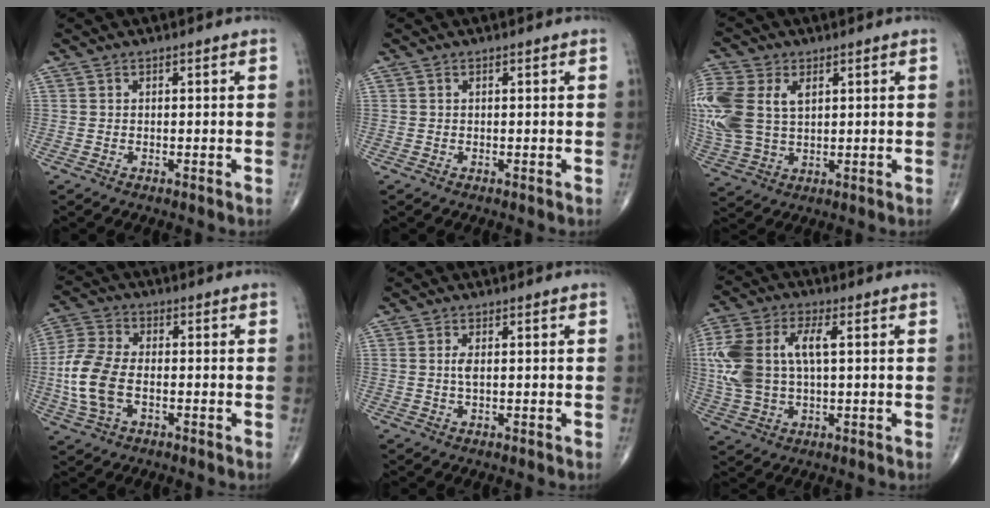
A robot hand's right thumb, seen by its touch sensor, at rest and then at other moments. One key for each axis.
{"total": 0.0}
{"total": 16.3, "fx": 3.6, "fy": 10.9, "fz": 11.6, "tx": -0.295, "ty": 0.007, "tz": 0.074}
{"total": 11.5, "fx": -2.0, "fy": 6.7, "fz": 9.1, "tx": -0.207, "ty": 0.014, "tz": -0.044}
{"total": 1.8, "fx": 0.2, "fy": 0.6, "fz": 1.6, "tx": -0.037, "ty": -0.002, "tz": 0.005}
{"total": 15.2, "fx": 2.1, "fy": 8.0, "fz": 12.8, "tx": -0.293, "ty": 0.019, "tz": 0.040}